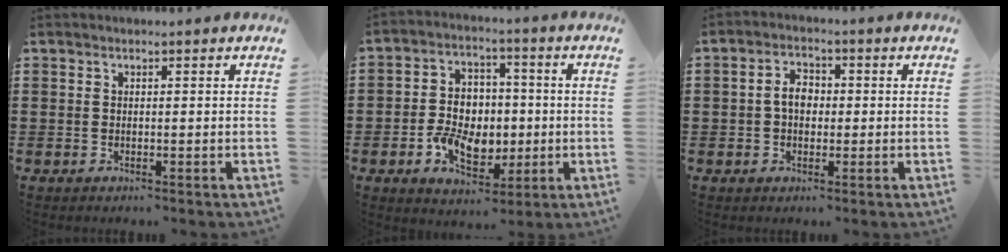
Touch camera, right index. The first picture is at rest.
{"total": 8.1, "force": [-1.5, 6.0, 5.2], "torque": [-0.104, 0.006, -0.030]}
{"total": 3.7, "force": [-0.2, 2.4, 2.9], "torque": [-0.058, 0.010, -0.006]}